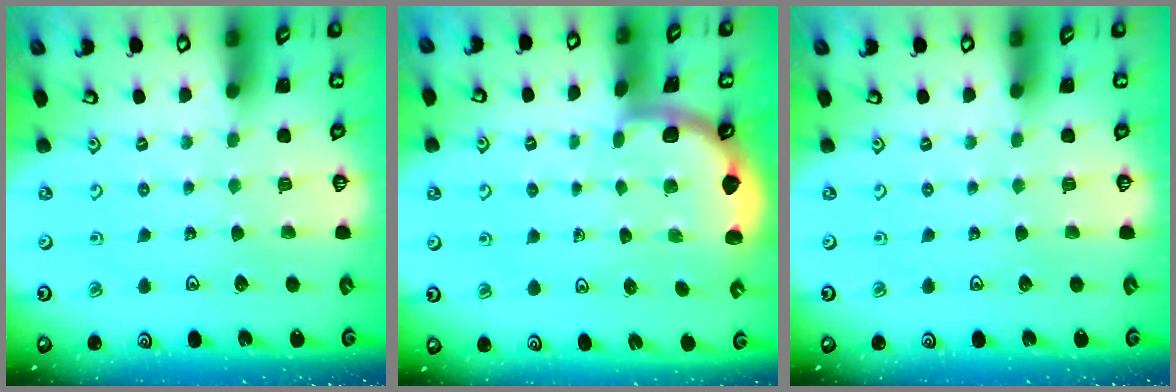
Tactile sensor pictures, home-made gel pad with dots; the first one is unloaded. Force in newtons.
{"total": 1.9, "press": 1.9, "slide": 0.0}
{"total": 0.0}